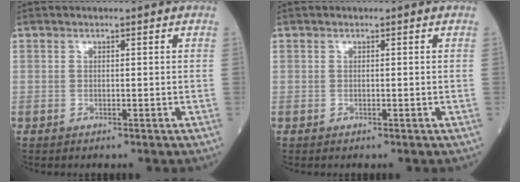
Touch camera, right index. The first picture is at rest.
{"total": 0.0}